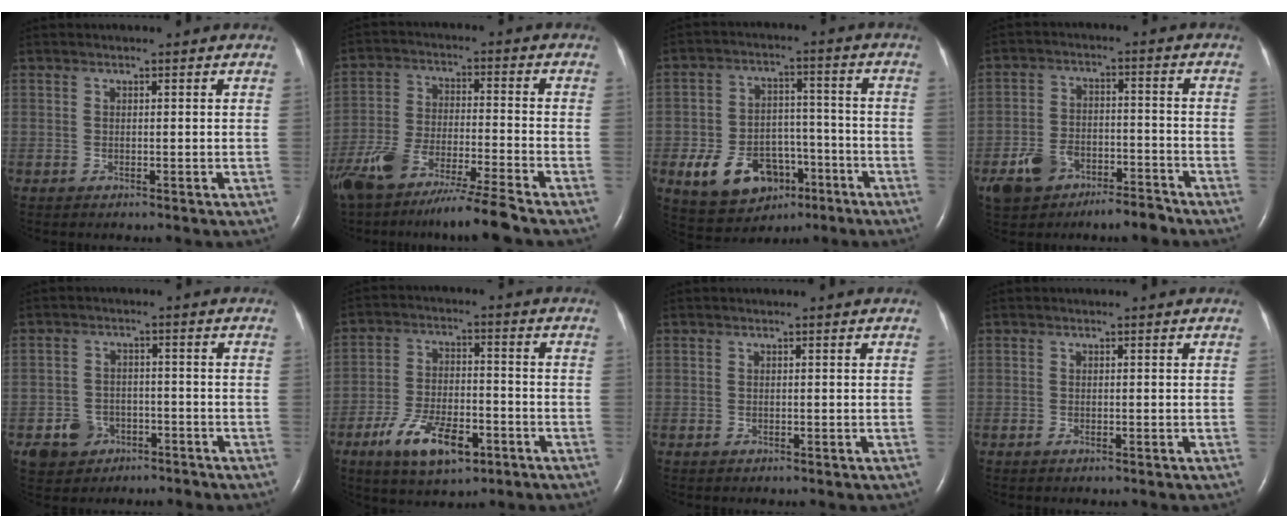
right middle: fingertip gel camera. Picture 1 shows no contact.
{"total": 14.0, "force": [-11.3, -0.1, 8.3], "torque": [-0.162, -0.031, -0.201]}
{"total": 12.1, "force": [-5.5, 8.0, 7.2], "torque": [-0.132, 0.014, -0.077]}
{"total": 8.3, "force": [-5.8, 4.1, 4.4], "torque": [-0.085, 0.013, -0.095]}
{"total": 5.2, "force": [-3.0, 4.2, 1.0], "torque": [-0.022, 0.009, -0.042]}
{"total": 10.8, "force": [-5.7, 4.6, 7.9], "torque": [-0.153, -0.003, -0.093]}
{"total": 0.0}
{"total": 0.6, "force": [-0.3, 0.2, 0.4], "torque": [-0.008, 0.000, -0.003]}